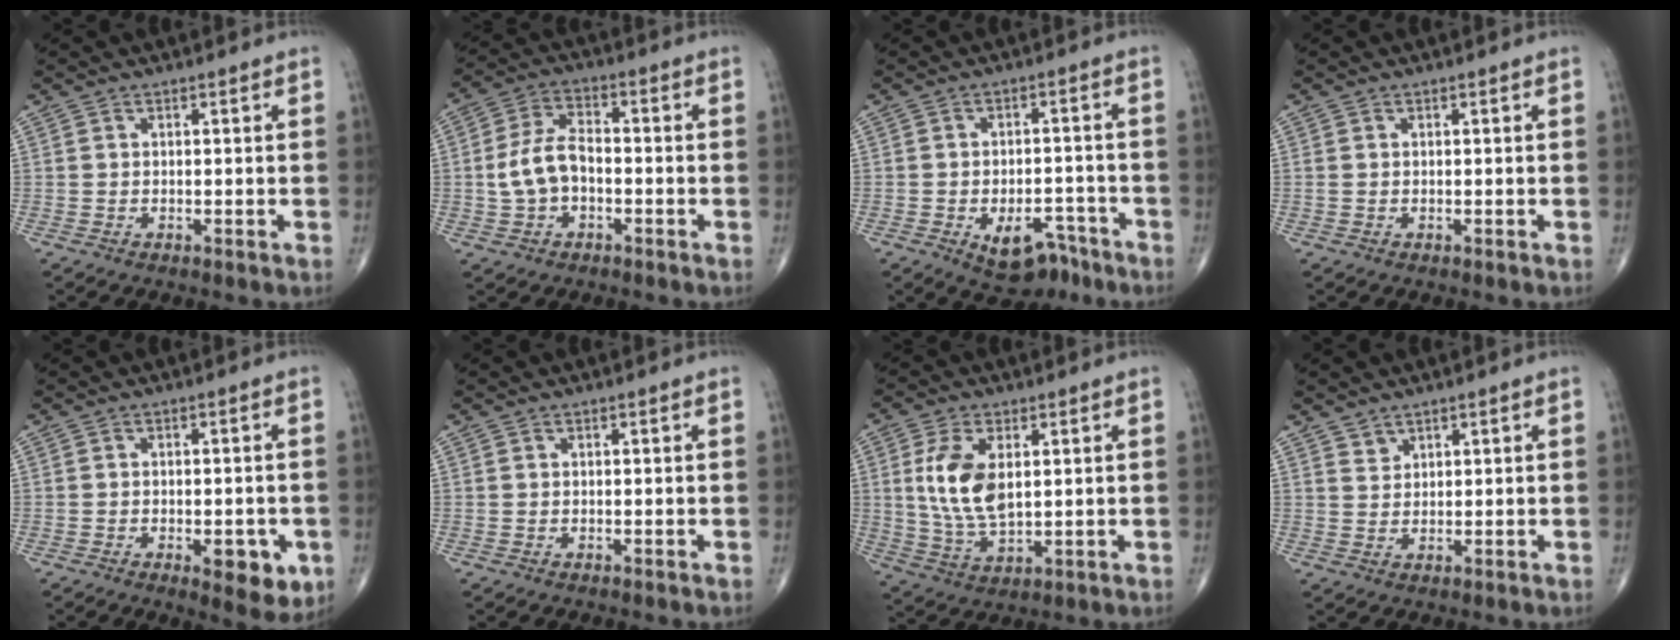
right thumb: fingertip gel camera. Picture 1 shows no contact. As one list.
[{"total": 8.0, "force": [-1.3, 5.0, 6.1], "torque": [-0.122, 0.027, -0.029]}, {"total": 8.7, "force": [-5.0, 5.1, 5.0], "torque": [-0.051, 0.033, -0.065]}, {"total": 0.6, "force": [0.0, 0.4, 0.4], "torque": [-0.015, 0.004, 0.004]}, {"total": 7.8, "force": [-2.7, 3.3, 6.5], "torque": [-0.065, -0.001, -0.027]}, {"total": 0.0}, {"total": 11.0, "force": [2.0, 5.8, 9.1], "torque": [-0.181, -0.013, 0.047]}, {"total": 1.9, "force": [1.6, 1.0, 0.1], "torque": [0.013, -0.013, 0.027]}]